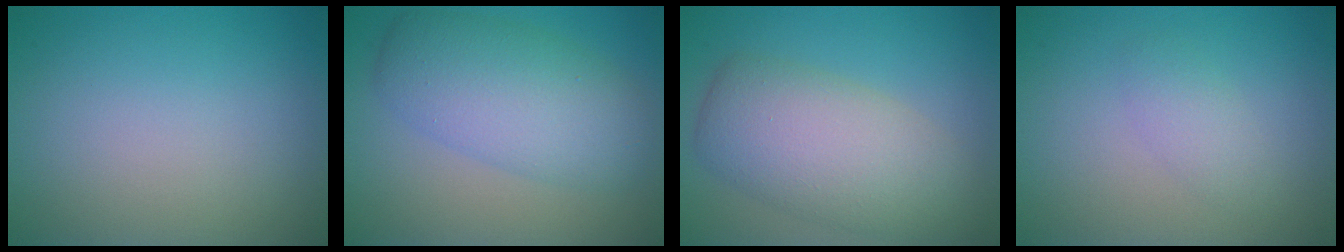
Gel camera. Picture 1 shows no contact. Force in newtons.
{"total": 6.6, "press": 6.6, "slide": 0.1}
{"total": 7.2, "press": 7.2, "slide": 0.6}
{"total": 1.6, "press": 1.6, "slide": 0.1}